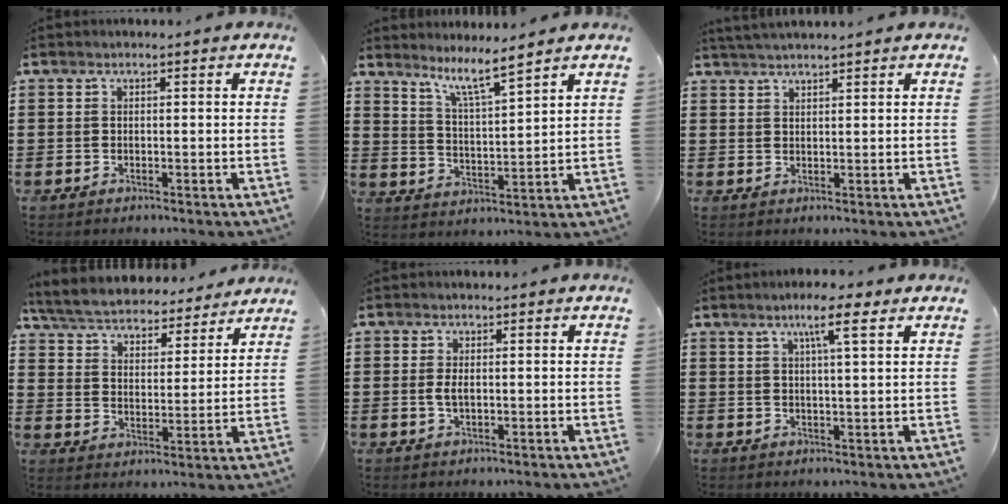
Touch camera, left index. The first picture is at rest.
{"total": 6.6, "force": [5.6, -0.1, 3.4], "torque": [-0.086, -0.026, 0.096]}
{"total": 2.2, "force": [2.1, -0.2, 0.4], "torque": [-0.012, -0.001, 0.041]}
{"total": 5.8, "force": [5.7, 0.4, 1.1], "torque": [-0.048, -0.037, 0.097]}
{"total": 2.2, "force": [0.0, 1.0, 1.9], "torque": [-0.046, -0.001, -0.003]}
{"total": 6.3, "force": [3.8, 0.7, 5.0], "torque": [-0.091, 0.000, 0.059]}